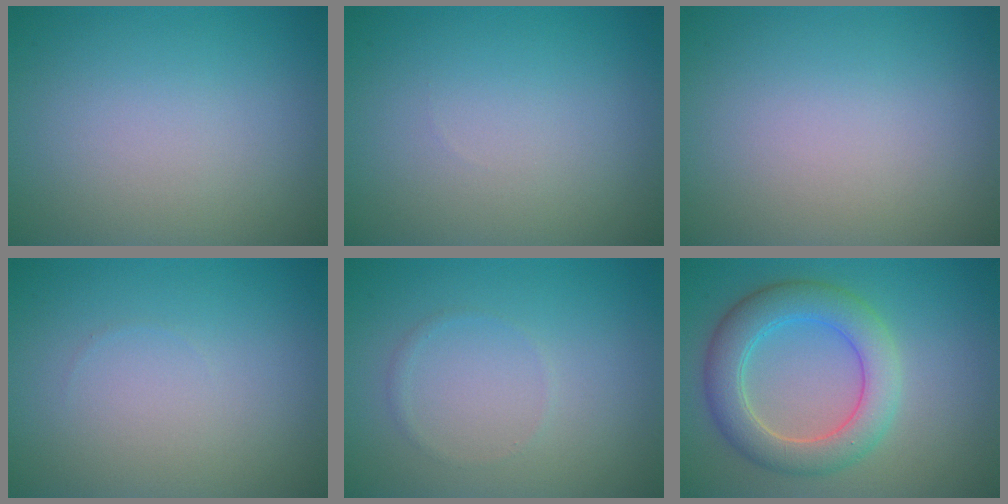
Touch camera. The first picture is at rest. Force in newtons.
{"total": 0.0}
{"total": 0.0}
{"total": 0.0}
{"total": 0.6, "press": 0.6, "slide": 0.1}
{"total": 5.6, "press": 5.6, "slide": 0.4}